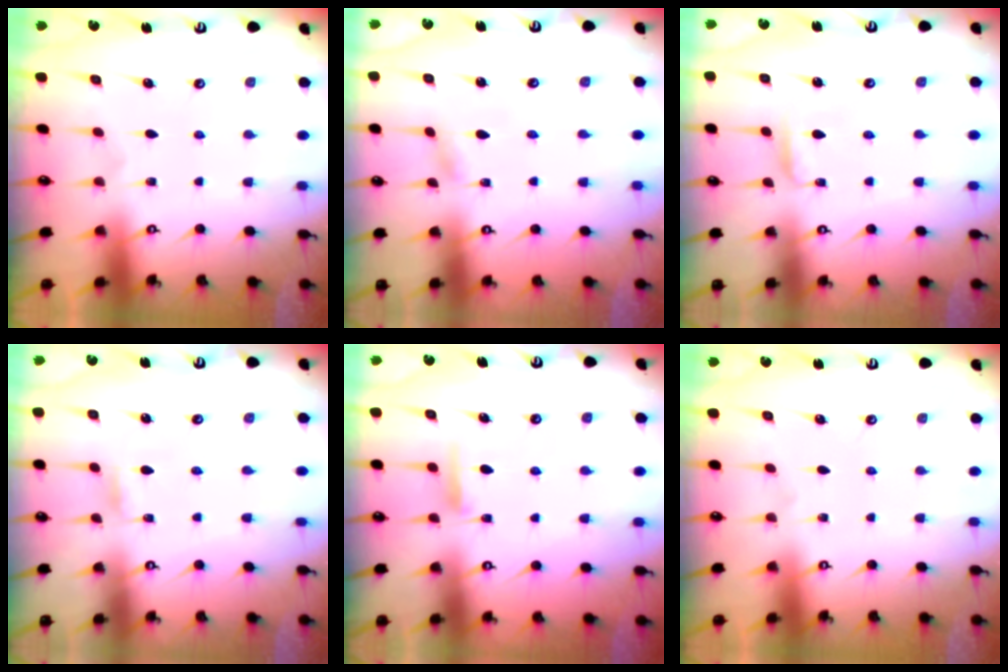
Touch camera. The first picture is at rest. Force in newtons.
{"total": 2.3, "press": 2.3, "slide": 0.2}
{"total": 3.2, "press": 3.2, "slide": 0.4}
{"total": 1.1, "press": 1.1, "slide": 0.1}
{"total": 6.0, "press": 5.9, "slide": 0.8}
{"total": 0.0}